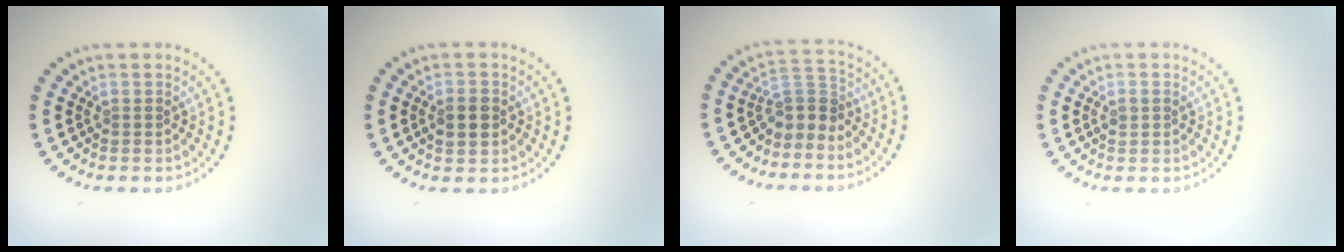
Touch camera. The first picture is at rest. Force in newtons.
{"total": 2.5, "press": 2.5, "slide": 0.2}
{"total": 2.8, "press": 2.2, "slide": 1.8}
{"total": 1.0, "press": 0.9, "slide": 0.3}